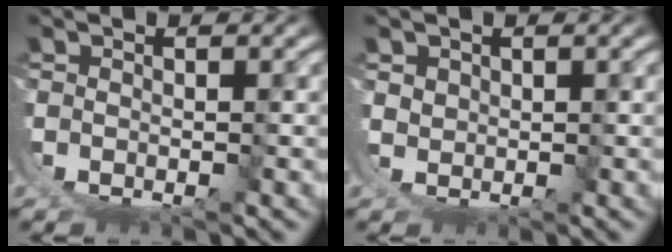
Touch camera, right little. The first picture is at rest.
{"total": 1.4, "force": [1.4, 0.2, 0.4], "torque": [-0.011, -0.011, 0.035]}